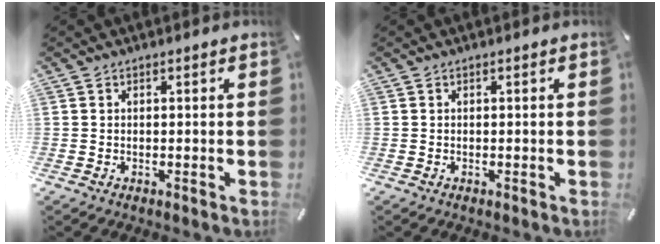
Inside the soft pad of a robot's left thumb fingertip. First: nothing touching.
{"total": 0.0}